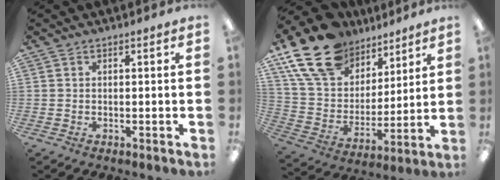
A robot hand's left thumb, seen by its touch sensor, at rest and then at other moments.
{"total": 20.9, "force": [14.1, 12.6, 9.0], "torque": [-0.180, -0.073, 0.264]}